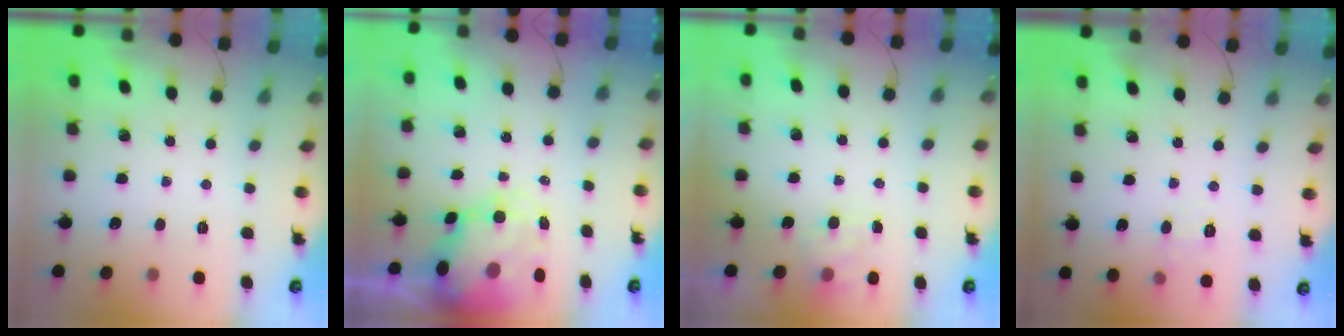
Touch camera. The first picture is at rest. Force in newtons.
{"total": 7.4, "press": 7.0, "slide": 2.4}
{"total": 3.6, "press": 3.4, "slide": 1.1}
{"total": 5.7, "press": 5.5, "slide": 1.4}